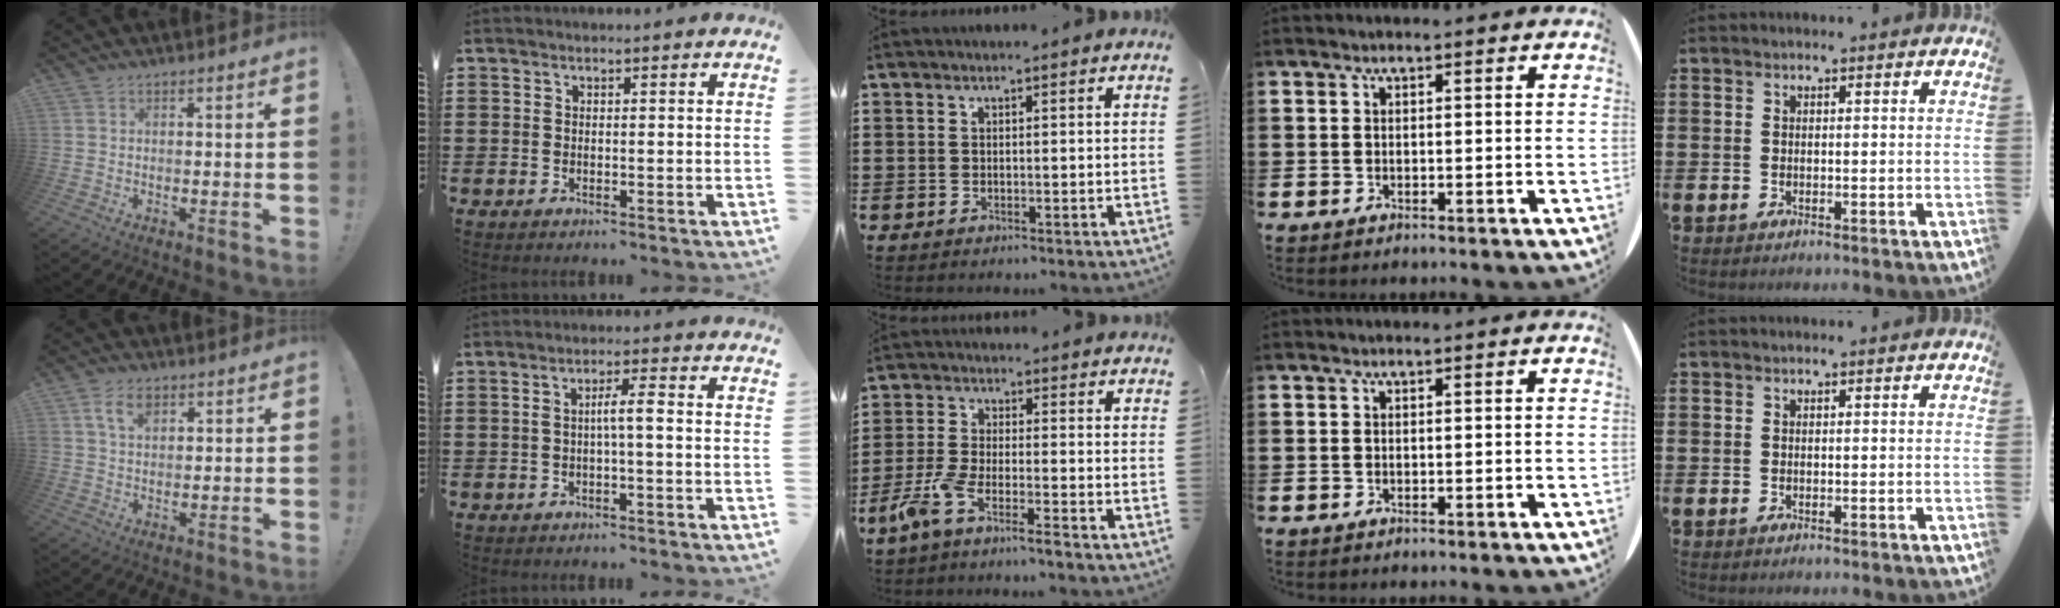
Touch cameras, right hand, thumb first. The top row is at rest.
{"thumb": {"total": 5.6, "force": [2.6, 3.2, 3.7], "torque": [-0.058, -0.002, 0.046]}, "index": {"total": 3.3, "force": [-0.3, 0.1, 3.3], "torque": [-0.062, 0.001, -0.010]}, "middle": {"total": 5.7, "force": [-4.4, 0.4, 3.6], "torque": [-0.102, -0.019, -0.089]}}